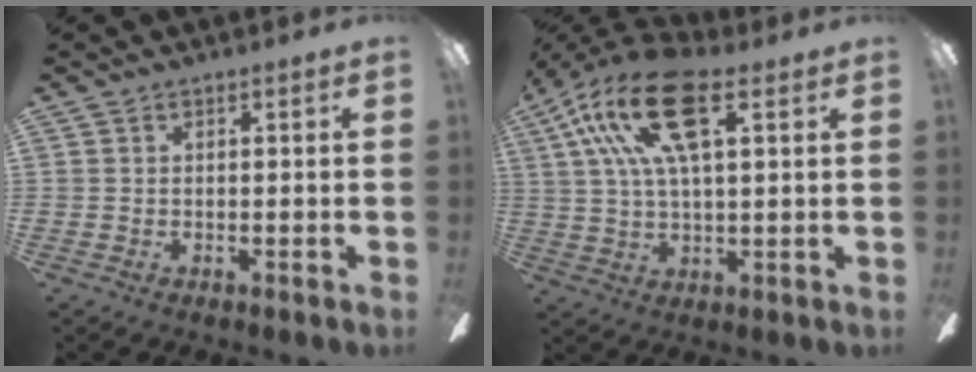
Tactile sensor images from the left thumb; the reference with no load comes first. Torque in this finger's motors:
{"motor_torque": [0.19, 0.73, 1.41, -1.35, 0.50]}